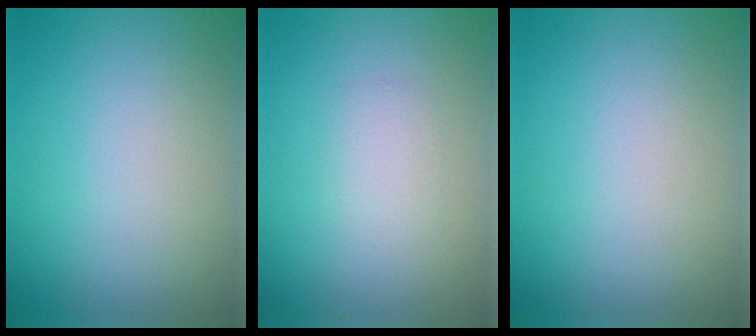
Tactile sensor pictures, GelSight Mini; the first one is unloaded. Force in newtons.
{"total": 1.2, "press": 1.2, "slide": 0.0}
{"total": 0.0}